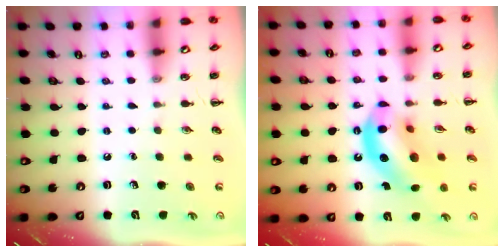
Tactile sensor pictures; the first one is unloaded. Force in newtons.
{"total": 14.7, "press": 14.1, "slide": 4.0}